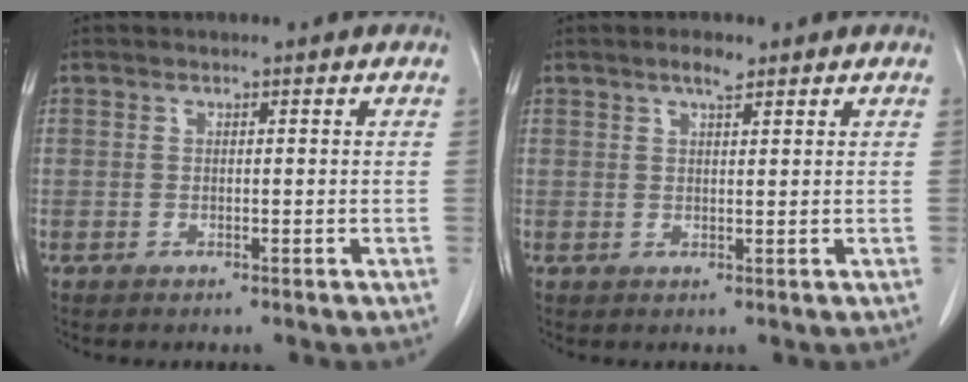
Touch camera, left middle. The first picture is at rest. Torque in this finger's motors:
{"motor_torque": [0.17, -0.15, 0.00, 0.01]}